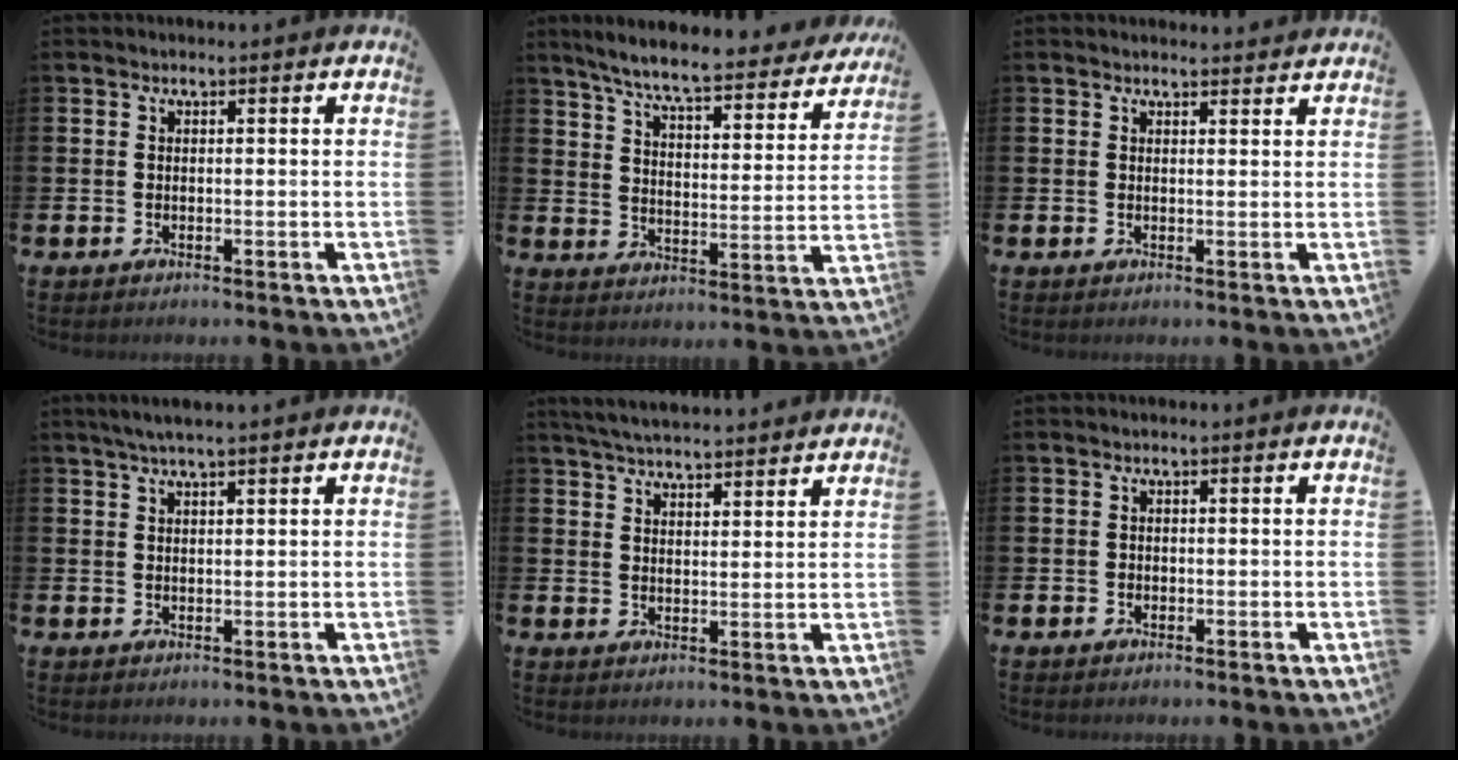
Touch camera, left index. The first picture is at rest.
{"total": 7.1, "force": [6.4, 0.5, 3.0], "torque": [-0.076, -0.049, 0.103]}
{"total": 1.5, "force": [1.4, 0.2, -0.1], "torque": [0.013, -0.008, 0.024]}
{"total": 2.7, "force": [2.2, 0.3, 1.7], "torque": [-0.028, -0.001, 0.037]}
{"total": 4.9, "force": [4.9, 0.1, 0.7], "torque": [-0.028, -0.024, 0.089]}
{"total": 0.6, "force": [-0.1, 0.5, 0.1], "torque": [-0.006, 0.007, -0.003]}